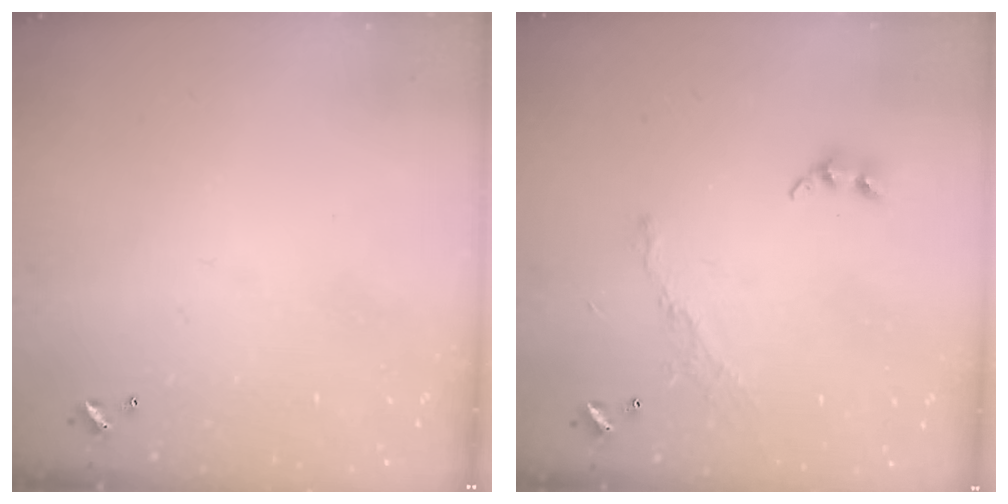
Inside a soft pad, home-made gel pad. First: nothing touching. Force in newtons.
{"total": 7.1, "press": 7.1, "slide": 0.6}